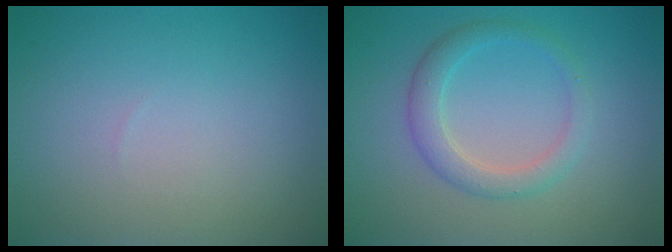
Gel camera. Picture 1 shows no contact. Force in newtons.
{"total": 2.7, "press": 2.7, "slide": 0.2}